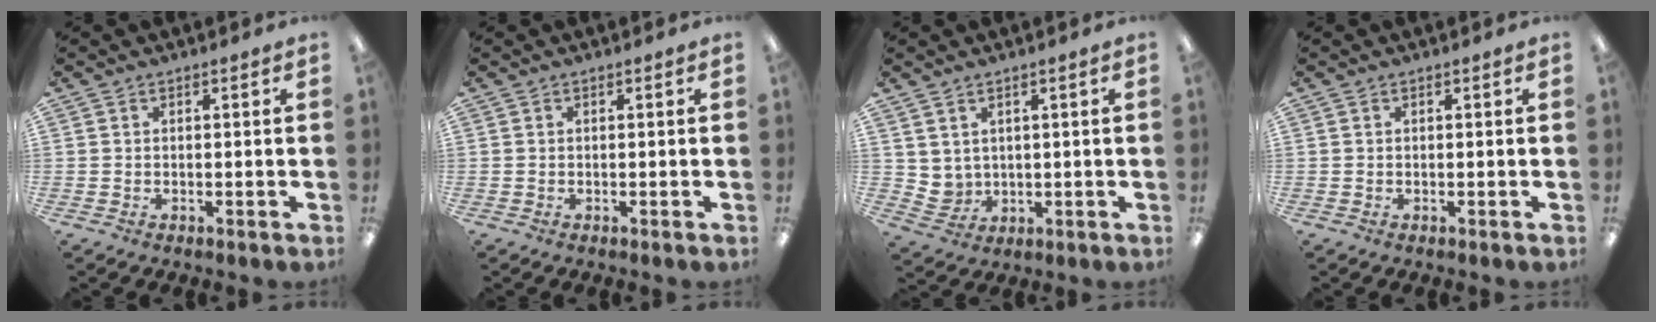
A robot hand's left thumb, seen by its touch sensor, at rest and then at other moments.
{"total": 0.0}
{"total": 4.0, "force": [3.1, 2.5, 0.3], "torque": [-0.018, -0.015, 0.060]}
{"total": 0.0}